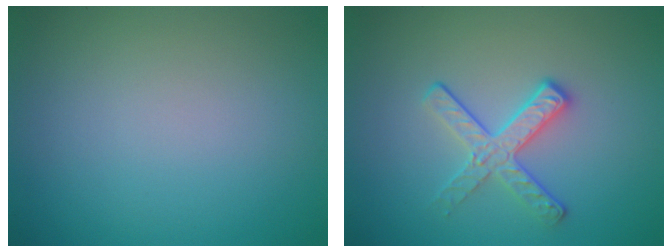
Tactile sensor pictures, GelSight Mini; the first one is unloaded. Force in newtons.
{"total": 2.9, "press": 2.6, "slide": 1.4}